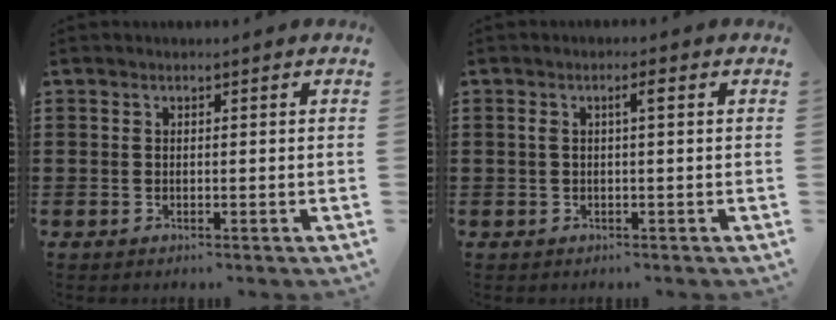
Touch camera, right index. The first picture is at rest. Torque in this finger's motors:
{"motor_torque": [0.45, -0.22, 0.17, 0.04]}